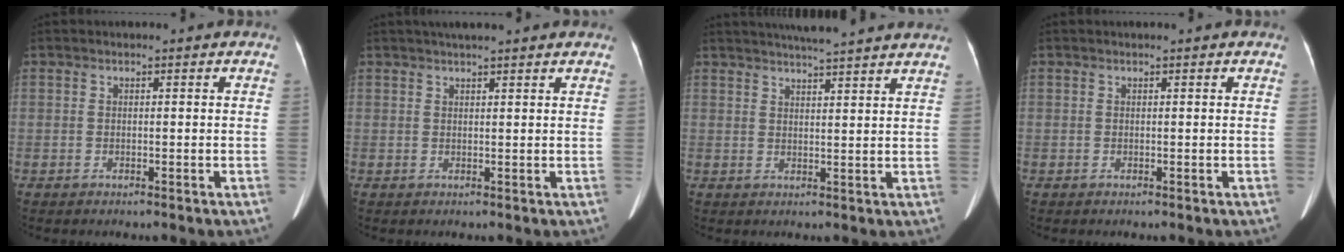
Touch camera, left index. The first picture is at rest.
{"total": 6.8, "force": [5.8, 0.5, 3.5], "torque": [-0.051, 0.033, 0.077]}
{"total": 12.5, "force": [11.3, -0.1, 5.4], "torque": [-0.085, 0.016, 0.139]}
{"total": 0.0}